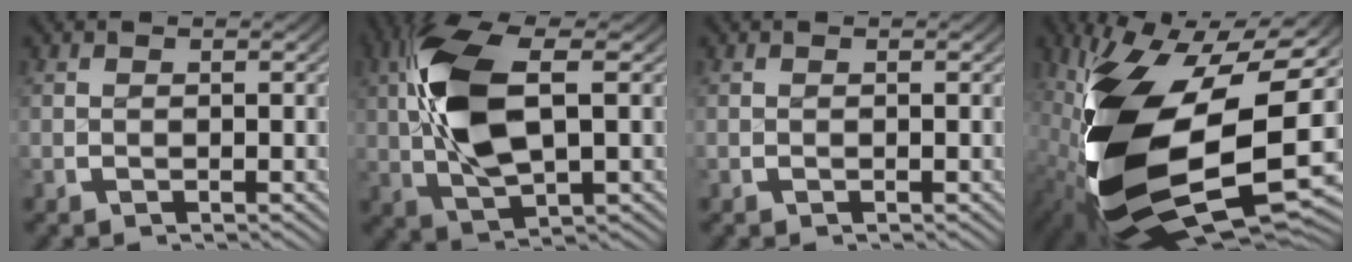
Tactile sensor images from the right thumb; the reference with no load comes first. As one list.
[{"total": 10.2, "force": [0.8, 5.4, 8.6], "torque": [-0.192, -0.012, 0.023]}, {"total": 0.0}, {"total": 27.7, "force": [-4.1, 15.3, 22.7], "torque": [-0.460, -0.082, -0.018]}]